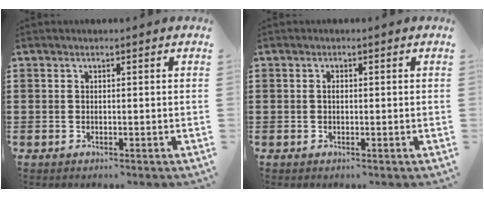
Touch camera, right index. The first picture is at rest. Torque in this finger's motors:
{"motor_torque": [0.29, 0.27, 0.15, 0.03]}